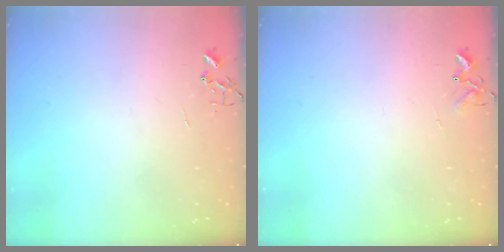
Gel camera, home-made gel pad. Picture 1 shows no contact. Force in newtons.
{"total": 6.1, "press": 6.0, "slide": 0.6}